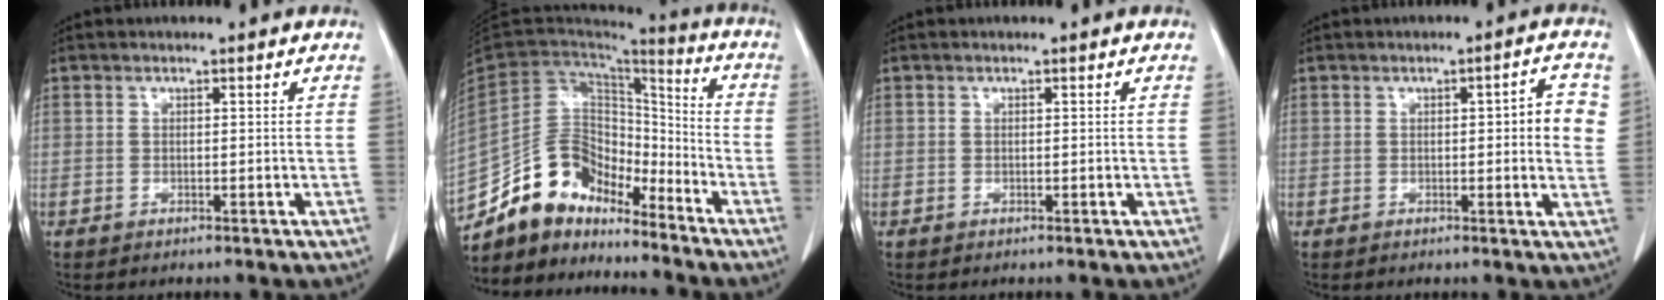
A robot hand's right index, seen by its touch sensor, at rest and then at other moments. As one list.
[{"total": 13.7, "force": [-11.5, 6.3, 3.9], "torque": [-0.070, 0.060, -0.211]}, {"total": 0.0}, {"total": 5.4, "force": [0.9, 1.2, 5.1], "torque": [-0.058, 0.004, 0.005]}]